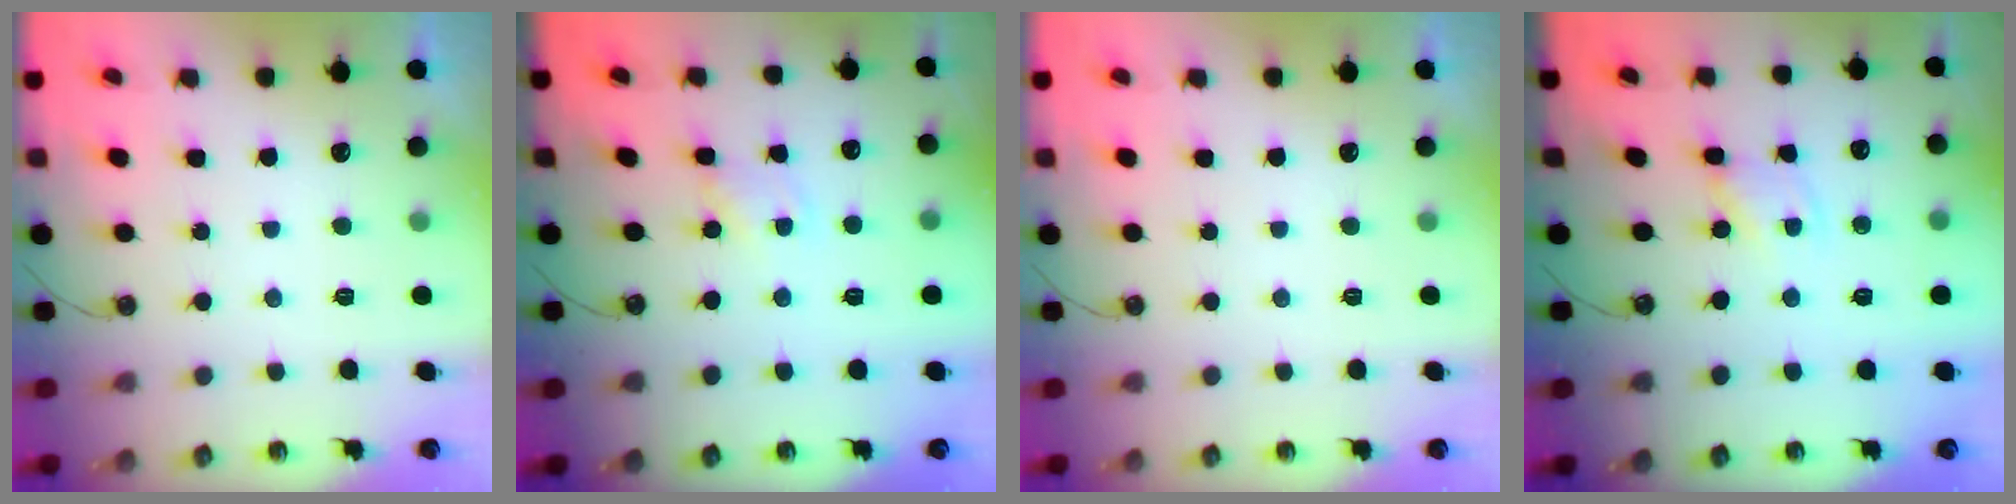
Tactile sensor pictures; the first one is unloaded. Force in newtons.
{"total": 2.6, "press": 2.5, "slide": 0.4}
{"total": 0.0}
{"total": 1.8, "press": 1.8, "slide": 0.1}